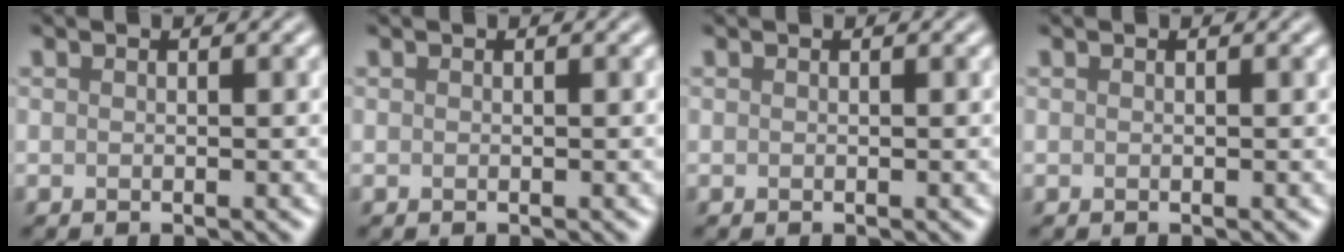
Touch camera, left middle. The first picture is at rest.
{"total": 0.0}
{"total": 0.0}
{"total": 0.0}